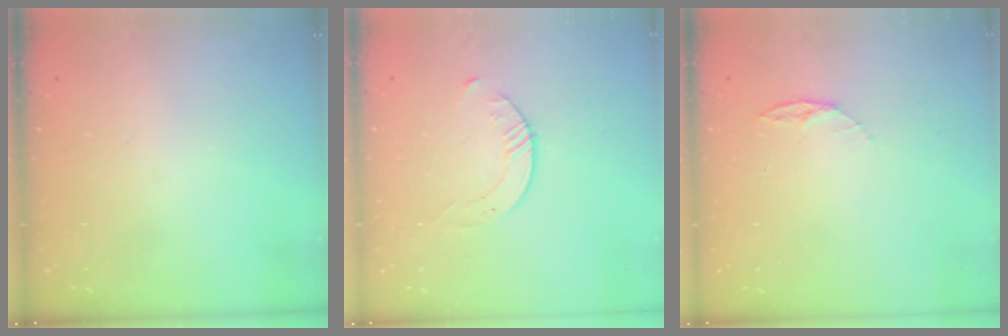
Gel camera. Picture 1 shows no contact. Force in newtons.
{"total": 4.2, "press": 4.2, "slide": 0.5}
{"total": 4.4, "press": 4.4, "slide": 0.5}